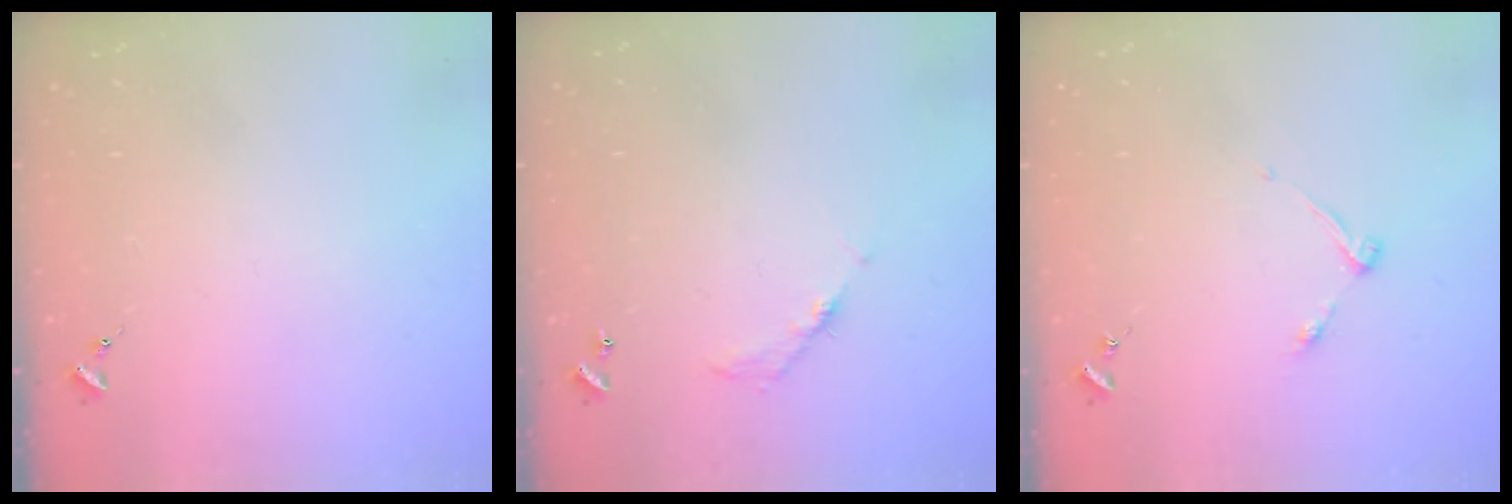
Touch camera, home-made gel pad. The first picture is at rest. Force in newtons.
{"total": 5.8, "press": 5.8, "slide": 0.2}
{"total": 4.5, "press": 4.4, "slide": 0.6}